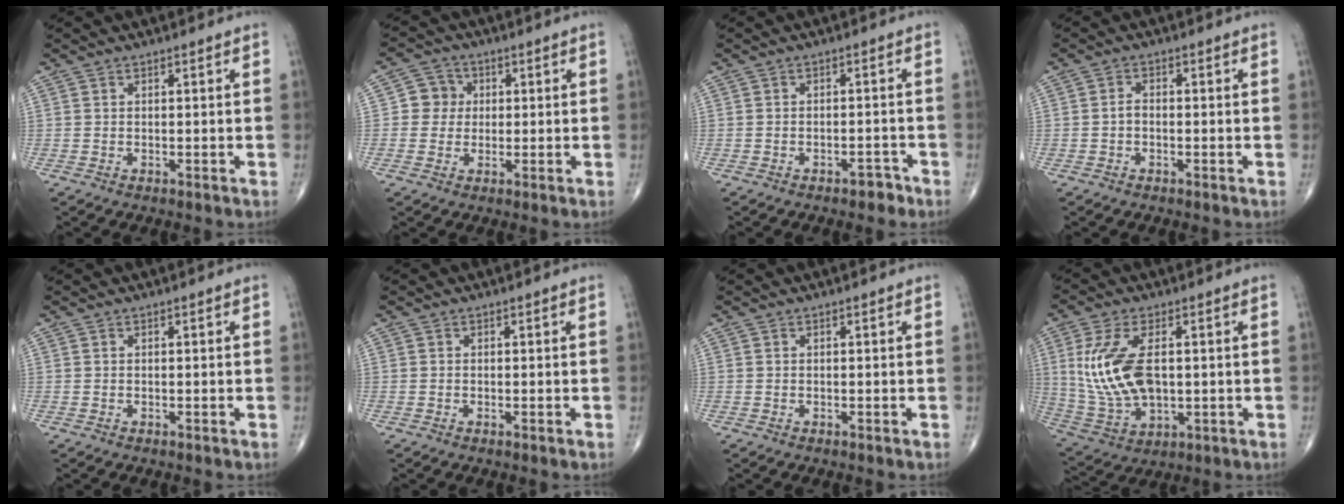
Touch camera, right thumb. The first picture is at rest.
{"total": 4.8, "force": [0.5, 4.7, 1.2], "torque": [0.009, 0.008, 0.000]}
{"total": 2.4, "force": [-1.8, 1.2, 1.1], "torque": [-0.011, 0.013, -0.023]}
{"total": 1.7, "force": [-0.5, 1.1, 1.2], "torque": [-0.019, 0.008, -0.011]}
{"total": 0.0}
{"total": 0.0}
{"total": 0.0}
{"total": 14.5, "force": [1.6, 7.8, 12.1], "torque": [-0.253, -0.009, 0.044]}